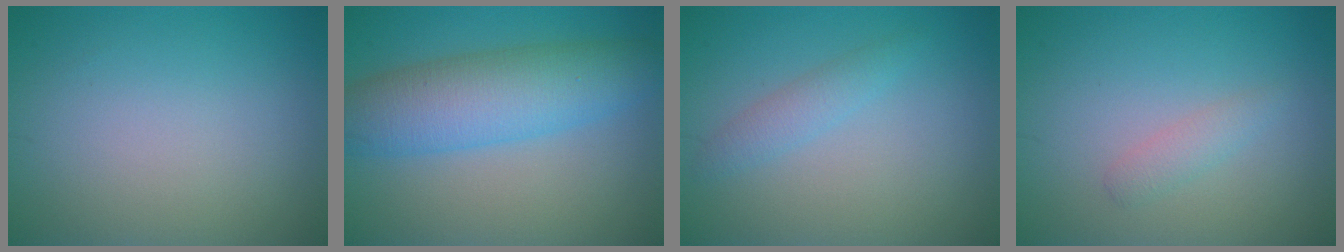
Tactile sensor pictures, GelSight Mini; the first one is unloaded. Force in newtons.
{"total": 7.2, "press": 7.2, "slide": 0.2}
{"total": 1.7, "press": 1.7, "slide": 0.1}
{"total": 1.3, "press": 1.3, "slide": 0.1}